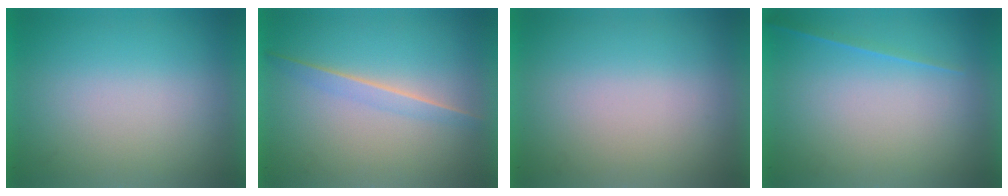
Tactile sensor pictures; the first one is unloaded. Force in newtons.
{"total": 1.4}
{"total": 0.0}
{"total": 1.1}